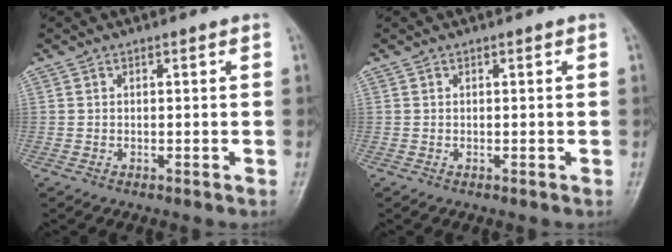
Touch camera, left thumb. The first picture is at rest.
{"total": 0.0}